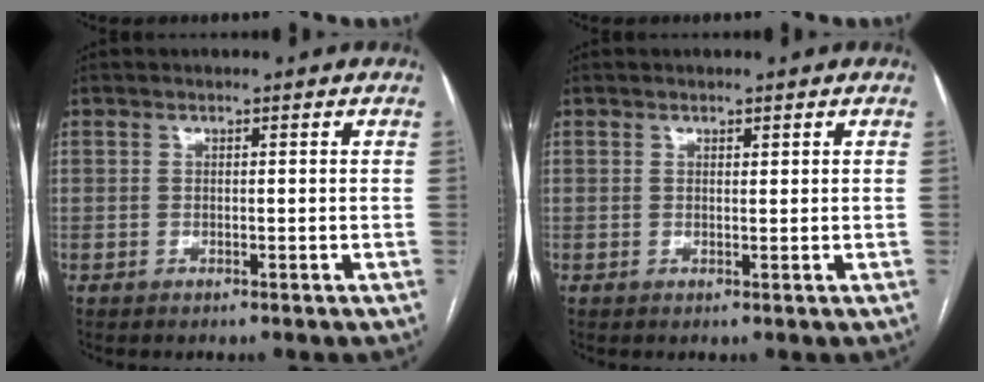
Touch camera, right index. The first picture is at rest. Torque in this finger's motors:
{"motor_torque": [-0.27, 0.27, 0.01, -0.01]}